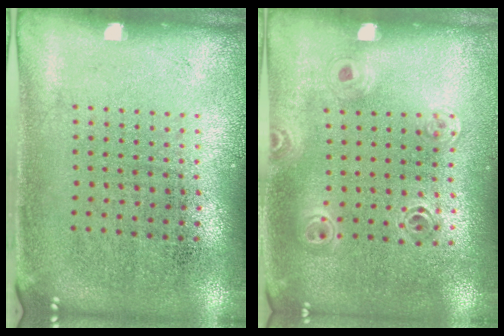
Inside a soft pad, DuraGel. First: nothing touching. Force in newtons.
{"total": 1.1, "press": 1.1, "slide": 0.2}